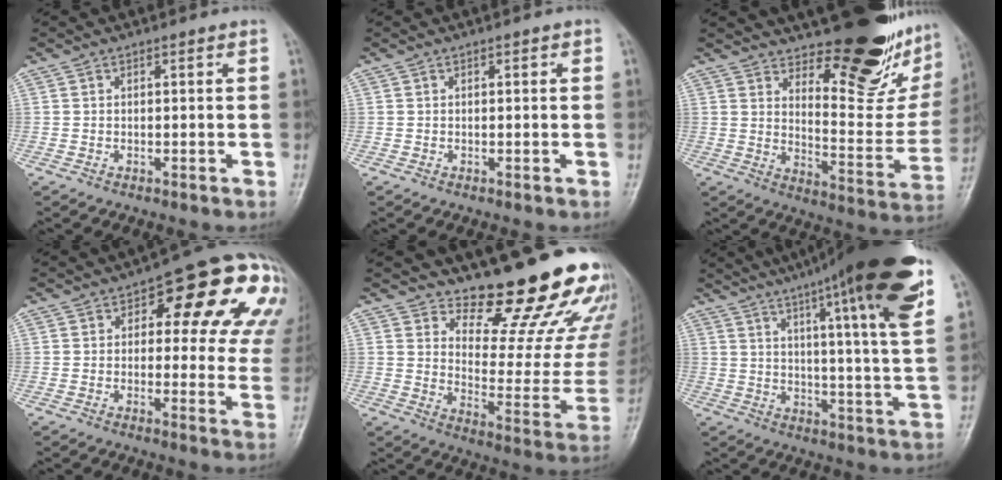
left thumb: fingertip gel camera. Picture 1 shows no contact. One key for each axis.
{"total": 0.7, "fx": 0.2, "fy": 0.3, "fz": 0.6, "tx": -0.005, "ty": 0.002, "tz": 0.003}
{"total": 23.2, "fx": 16.6, "fy": 7.6, "fz": 14.3, "tx": -0.155, "ty": -0.127, "tz": 0.228}
{"total": 19.8, "fx": 6.7, "fy": 9.1, "fz": 16.2, "tx": -0.145, "ty": 0.009, "tz": 0.074}
{"total": 20.4, "fx": 17.3, "fy": 5.9, "fz": 9.0, "tx": -0.066, "ty": -0.167, "tz": 0.225}
{"total": 24.7, "fx": 14.7, "fy": 2.6, "fz": 19.6, "tx": -0.278, "ty": -0.038, "tz": 0.200}